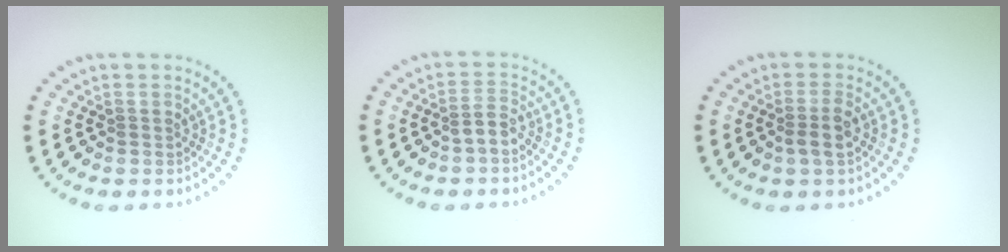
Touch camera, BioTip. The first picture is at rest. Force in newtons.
{"total": 1.5, "press": 1.3, "slide": 0.8}
{"total": 1.9, "press": 1.7, "slide": 0.9}